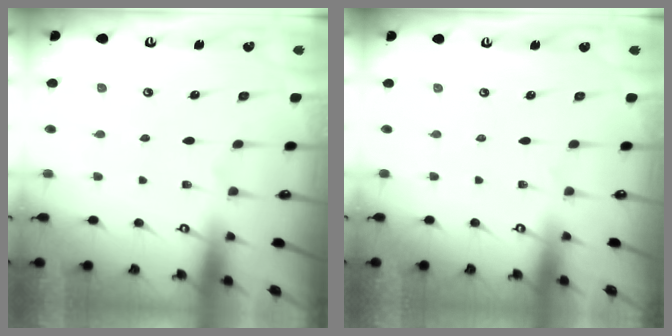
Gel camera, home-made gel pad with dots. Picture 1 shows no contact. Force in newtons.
{"total": 0.0}